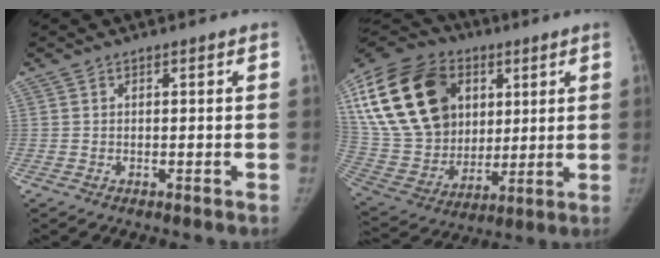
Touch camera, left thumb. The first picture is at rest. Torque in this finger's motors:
{"motor_torque": [0.66, 0.66, 2.27, -0.51, 0.18]}